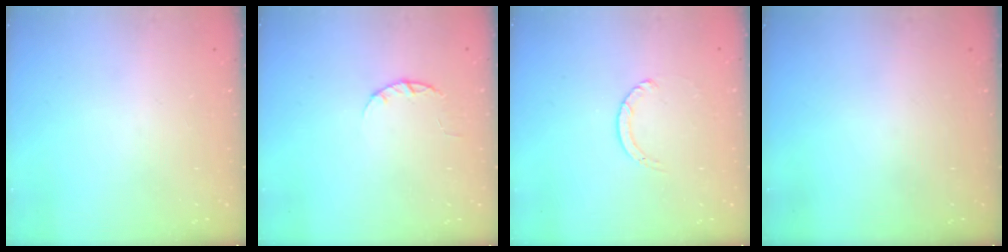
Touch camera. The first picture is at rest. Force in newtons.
{"total": 2.4, "press": 2.3, "slide": 0.4}
{"total": 1.1, "press": 1.1, "slide": 0.1}
{"total": 0.0}